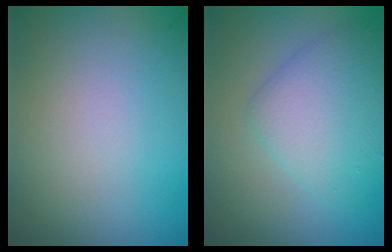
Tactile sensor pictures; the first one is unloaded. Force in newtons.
{"total": 4.5, "press": 4.5, "slide": 0.0}